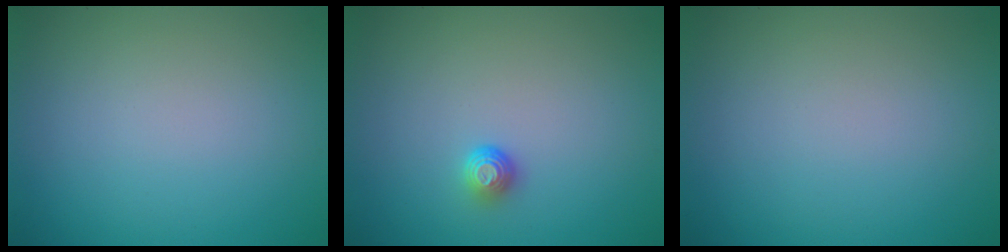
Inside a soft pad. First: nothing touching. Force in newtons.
{"total": 1.2, "press": 0.9, "slide": 0.8}
{"total": 0.0}